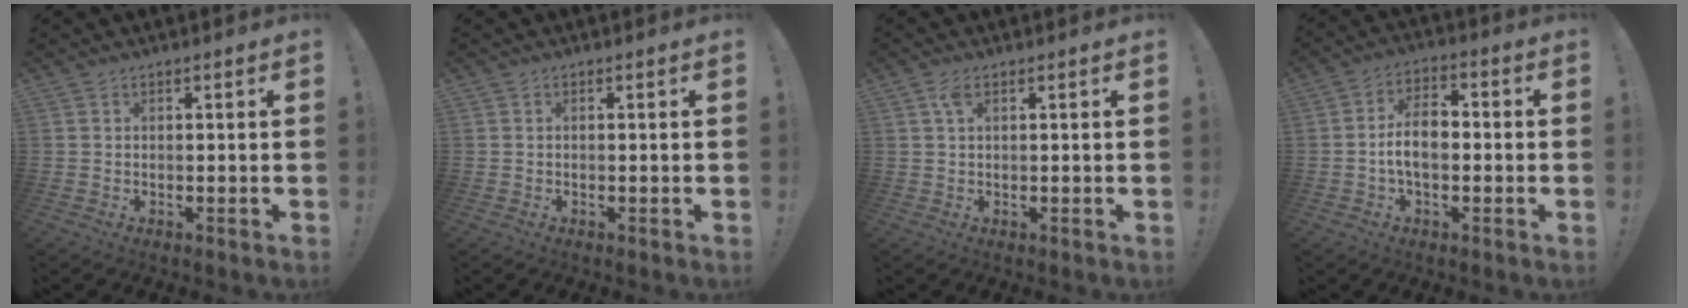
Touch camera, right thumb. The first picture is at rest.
{"total": 0.0}
{"total": 2.5, "force": [1.0, 1.0, 2.1], "torque": [-0.043, 0.004, 0.017]}
{"total": 9.0, "force": [-1.4, 5.2, 7.2], "torque": [-0.118, 0.010, -0.026]}